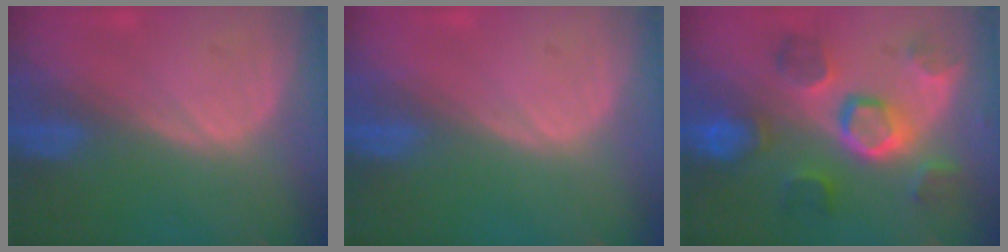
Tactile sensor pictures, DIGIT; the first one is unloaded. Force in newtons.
{"total": 0.0}
{"total": 9.3, "press": 9.1, "slide": 1.9}